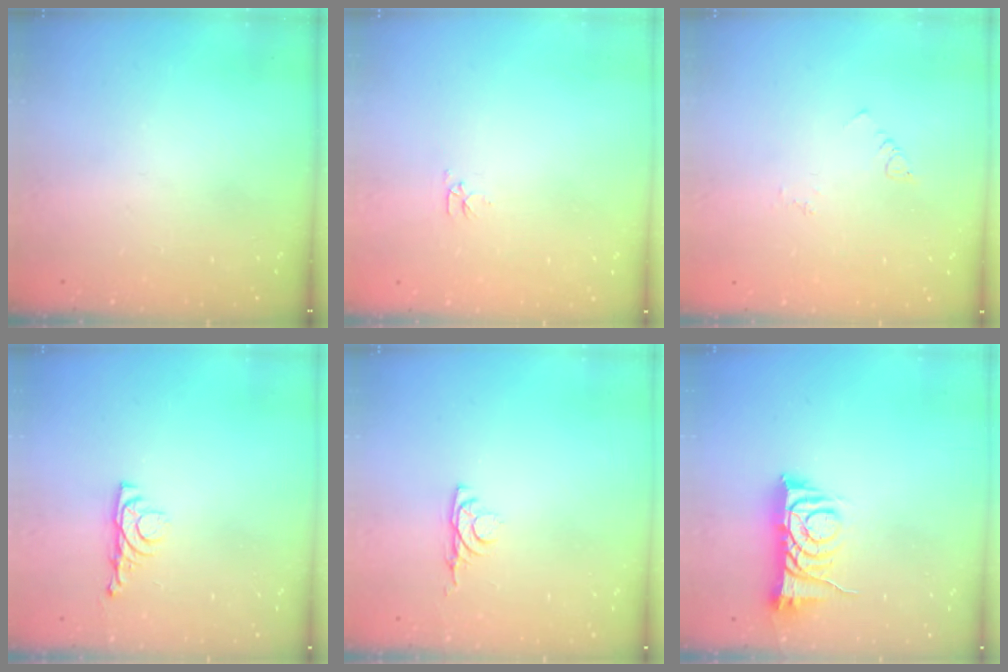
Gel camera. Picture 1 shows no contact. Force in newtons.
{"total": 2.8, "press": 2.7, "slide": 0.4}
{"total": 2.5, "press": 2.5, "slide": 0.4}
{"total": 4.3, "press": 4.2, "slide": 0.7}
{"total": 3.4, "press": 3.3, "slide": 0.6}
{"total": 9.4, "press": 9.4, "slide": 0.5}